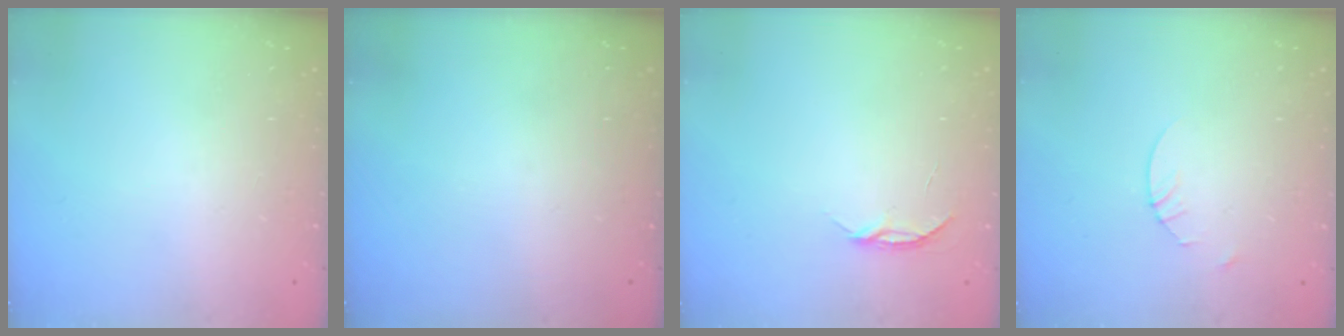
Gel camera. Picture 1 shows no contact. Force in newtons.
{"total": 0.0}
{"total": 3.6, "press": 3.6, "slide": 0.5}
{"total": 1.4, "press": 1.4, "slide": 0.2}